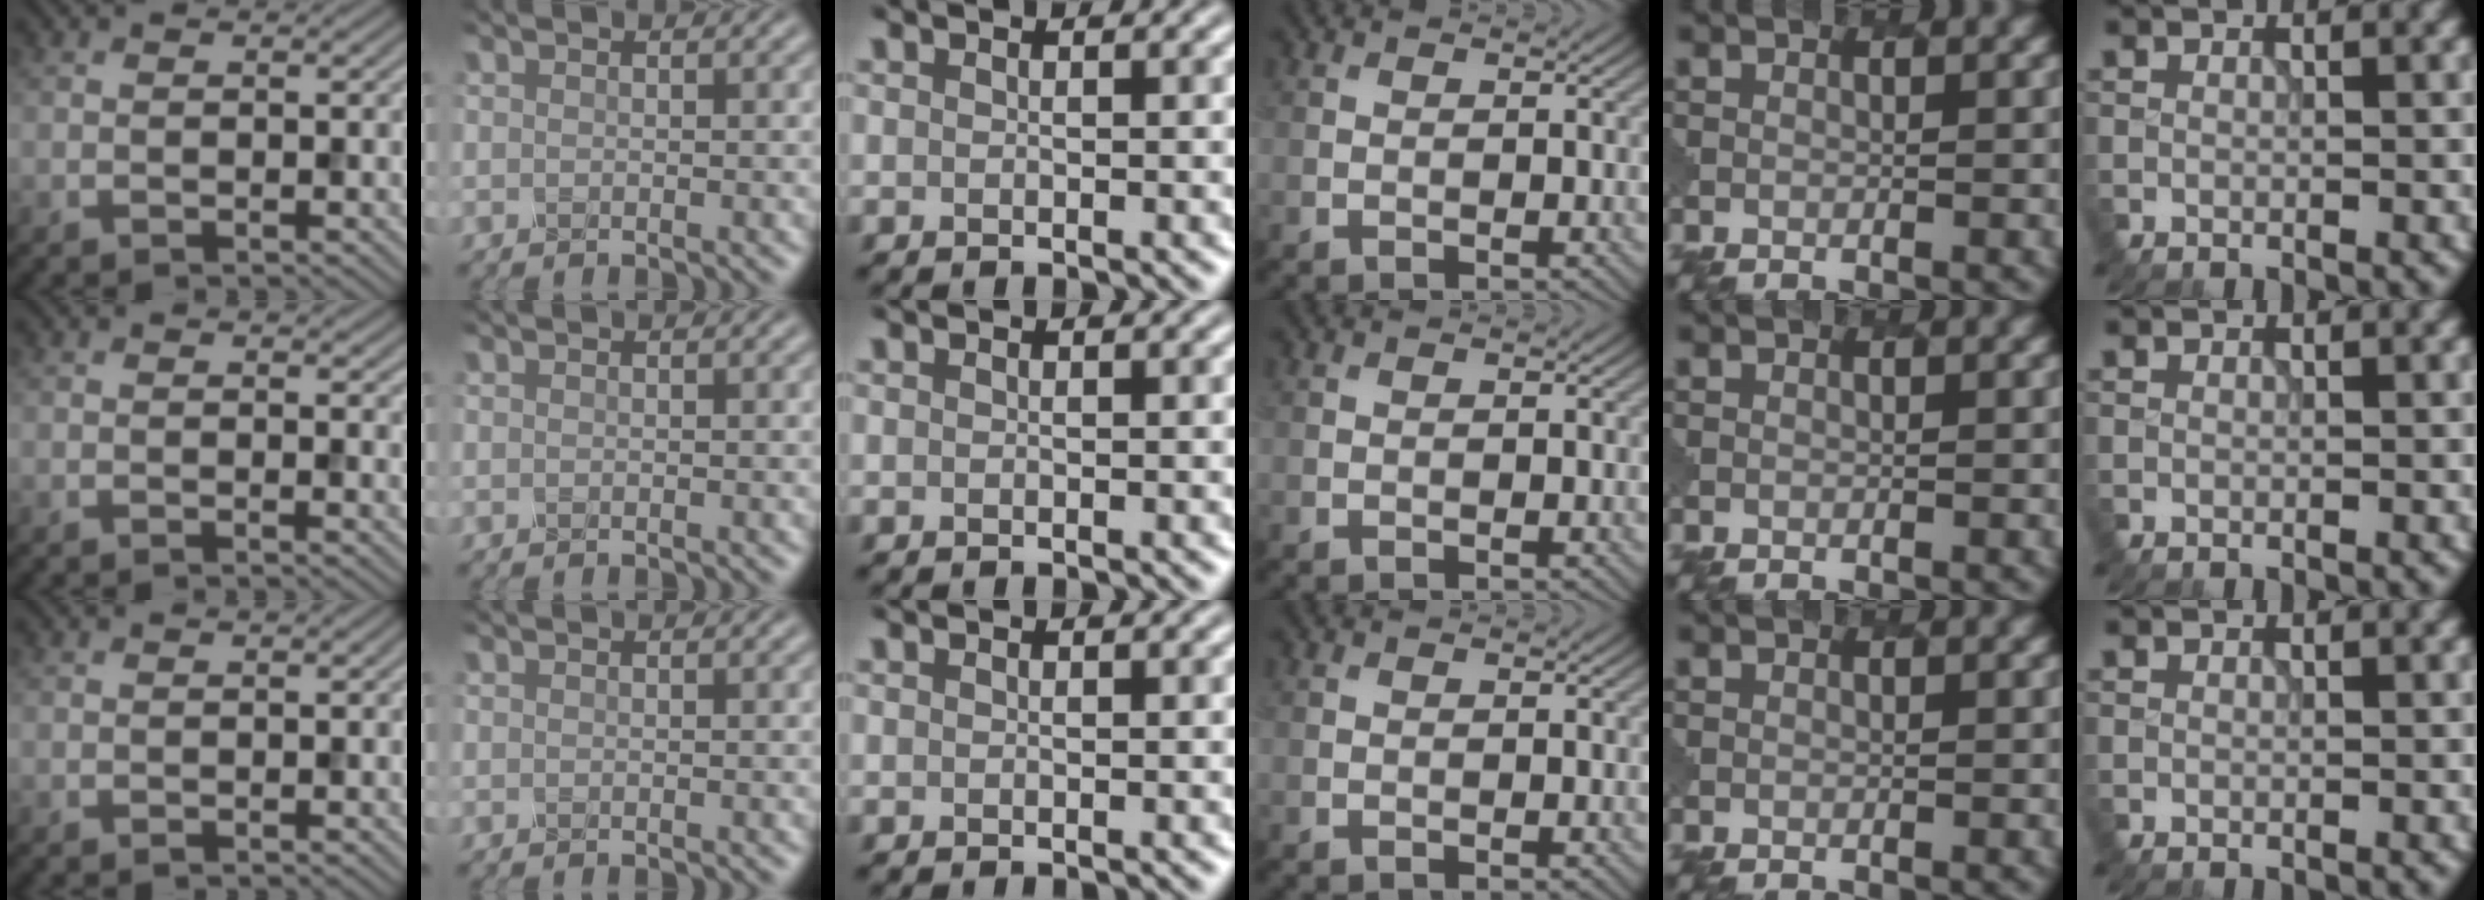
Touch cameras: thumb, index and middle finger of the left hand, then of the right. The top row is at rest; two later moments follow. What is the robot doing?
{"motion": "dispense", "object": "spray bottle"}